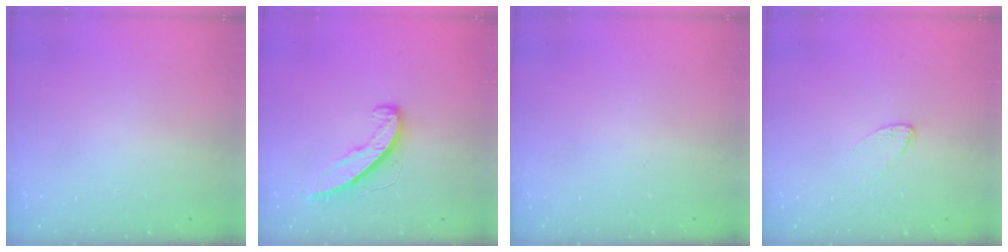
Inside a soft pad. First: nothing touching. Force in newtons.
{"total": 8.9, "press": 8.9, "slide": 0.5}
{"total": 0.0}
{"total": 2.6, "press": 2.6, "slide": 0.2}